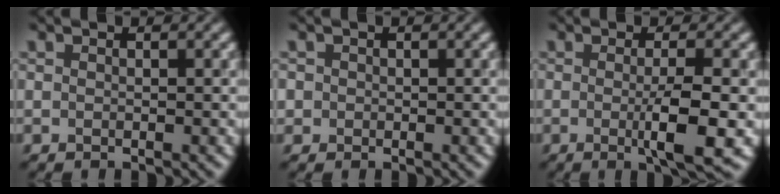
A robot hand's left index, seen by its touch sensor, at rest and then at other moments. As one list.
[{"total": 0.9, "force": [0.0, 0.9, 0.1], "torque": [0.007, -0.002, -0.003]}, {"total": 4.4, "force": [-0.7, 0.6, 4.3], "torque": [-0.069, -0.009, -0.010]}]